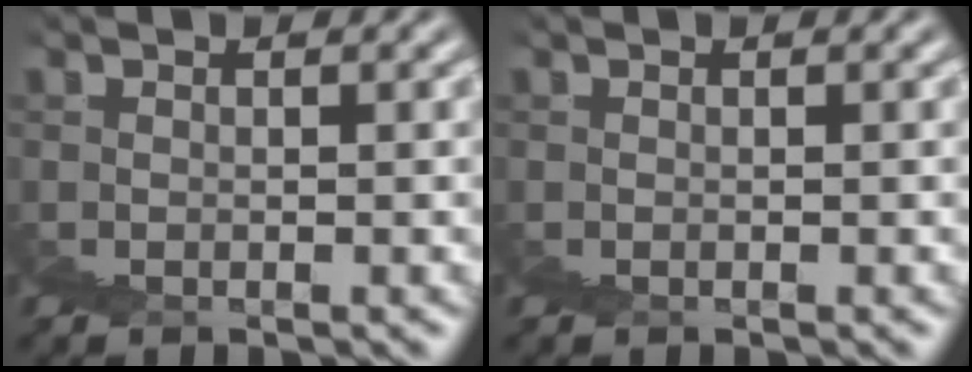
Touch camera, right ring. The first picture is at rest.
{"total": 0.0}